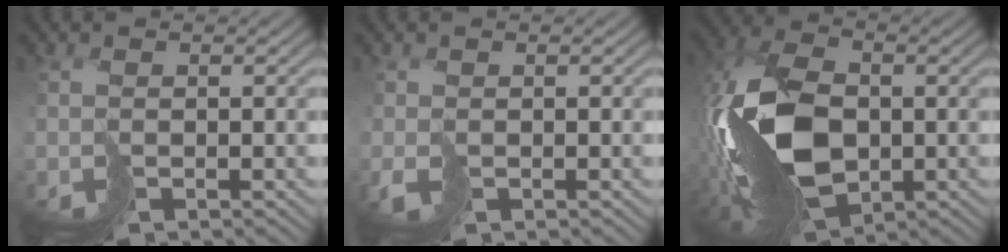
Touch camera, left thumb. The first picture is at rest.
{"total": 1.1, "force": [-0.4, 0.9, 0.5], "torque": [-0.022, -0.007, -0.005]}
{"total": 14.3, "force": [-3.0, 8.5, 11.1], "torque": [-0.260, -0.011, -0.058]}